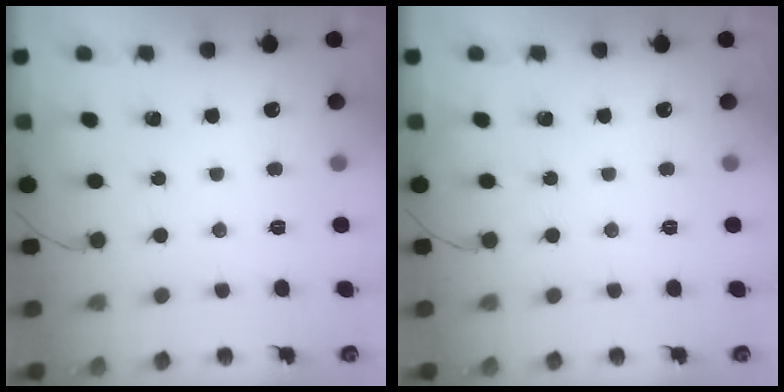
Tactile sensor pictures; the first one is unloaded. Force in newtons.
{"total": 0.0}